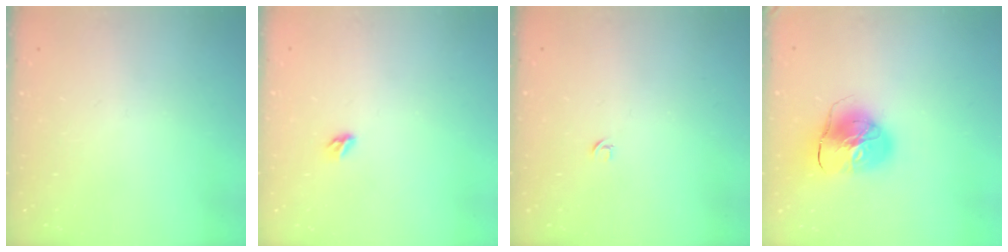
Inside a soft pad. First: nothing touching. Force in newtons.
{"total": 3.5, "press": 3.5, "slide": 0.8}
{"total": 2.7, "press": 2.6, "slide": 0.6}
{"total": 11.2, "press": 11.1, "slide": 1.5}